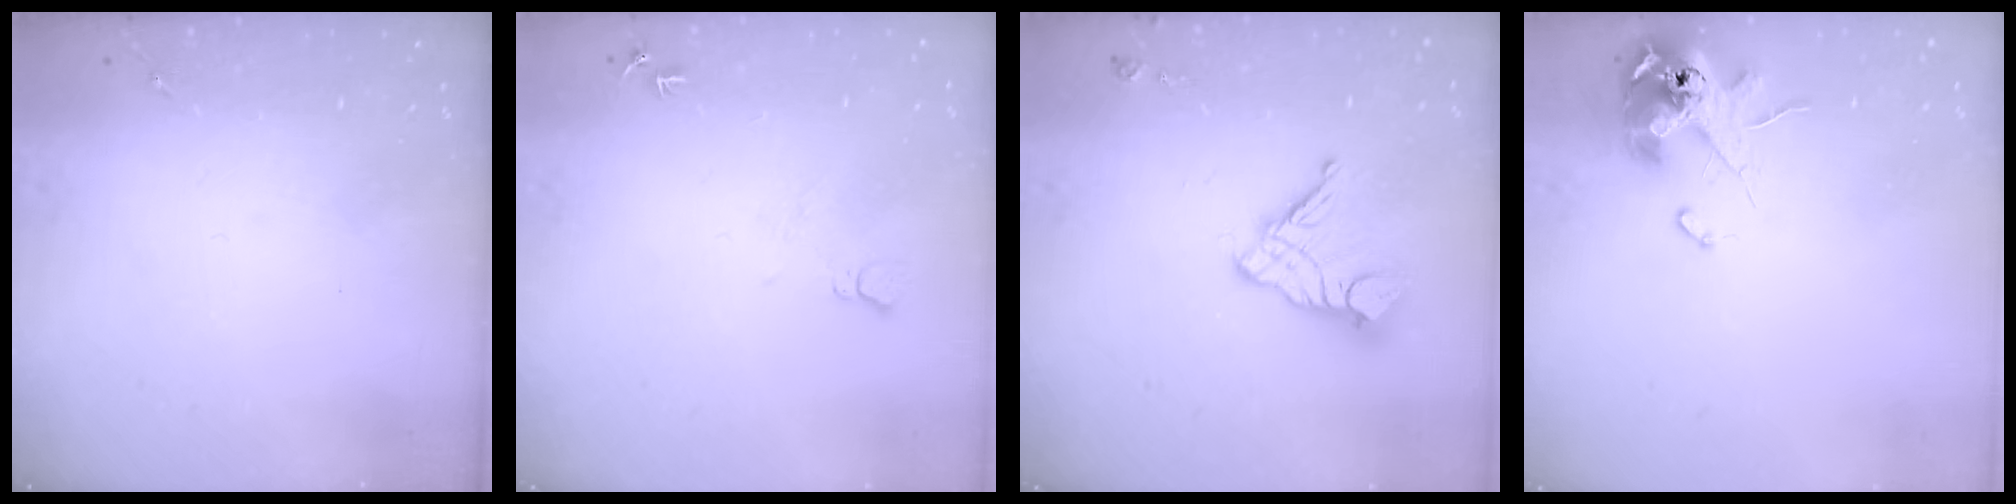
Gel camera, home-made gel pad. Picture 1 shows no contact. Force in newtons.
{"total": 6.6, "press": 6.6, "slide": 0.7}
{"total": 13.5, "press": 13.4, "slide": 1.3}
{"total": 11.6, "press": 11.4, "slide": 2.1}